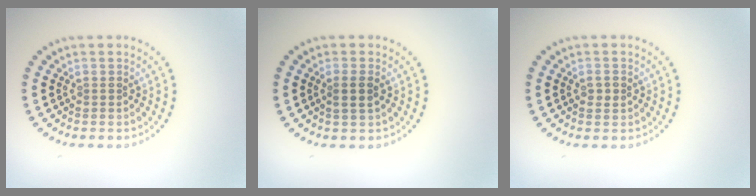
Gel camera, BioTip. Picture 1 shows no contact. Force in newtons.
{"total": 1.7, "press": 1.6, "slide": 0.6}
{"total": 1.0, "press": 1.0, "slide": 0.1}